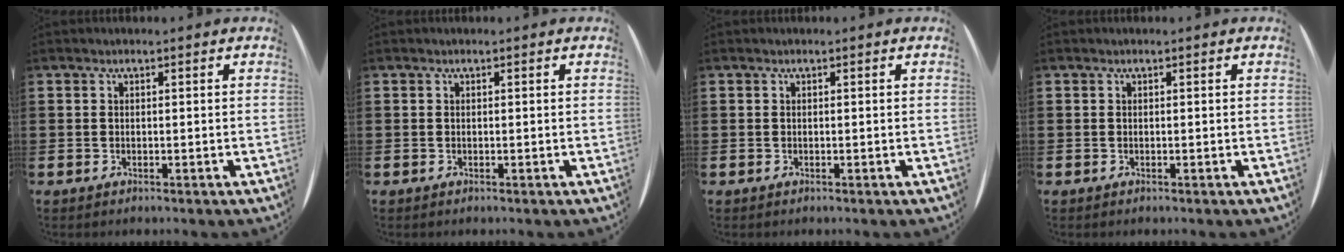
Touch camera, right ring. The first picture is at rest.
{"total": 0.0}
{"total": 0.0}
{"total": 0.0}